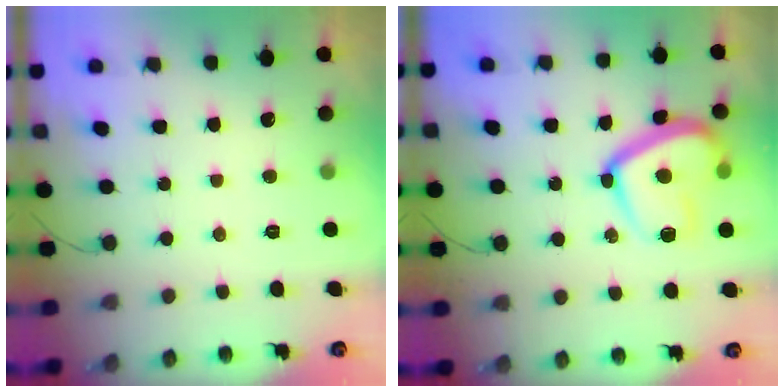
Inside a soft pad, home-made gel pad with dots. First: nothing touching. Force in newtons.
{"total": 15.5, "press": 15.5, "slide": 1.2}